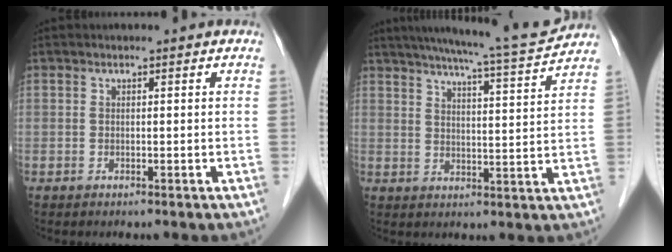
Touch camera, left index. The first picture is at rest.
{"total": 12.9, "force": [11.7, -0.9, 5.3], "torque": [-0.089, -0.022, 0.160]}